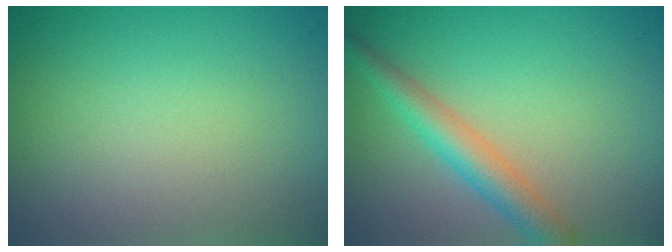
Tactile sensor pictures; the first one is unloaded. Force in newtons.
{"total": 3.4, "press": 3.4, "slide": 0.1}